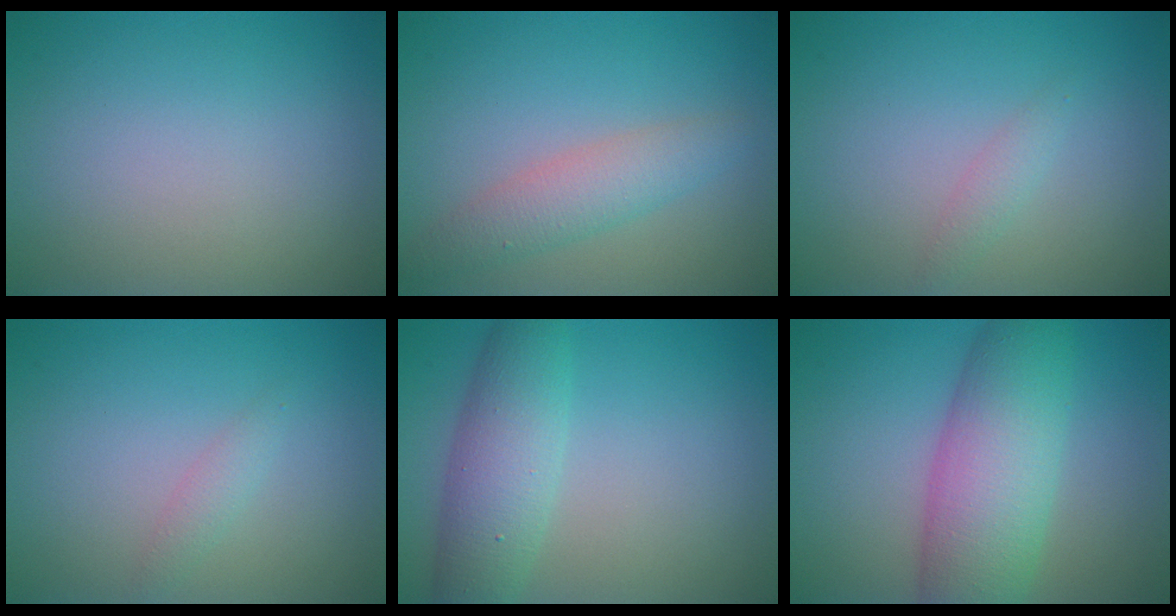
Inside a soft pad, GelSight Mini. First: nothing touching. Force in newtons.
{"total": 3.2, "press": 3.2, "slide": 0.2}
{"total": 1.2, "press": 1.2, "slide": 0.0}
{"total": 1.2, "press": 1.2, "slide": 0.0}
{"total": 5.3, "press": 5.3, "slide": 0.1}
{"total": 8.3, "press": 8.3, "slide": 0.1}